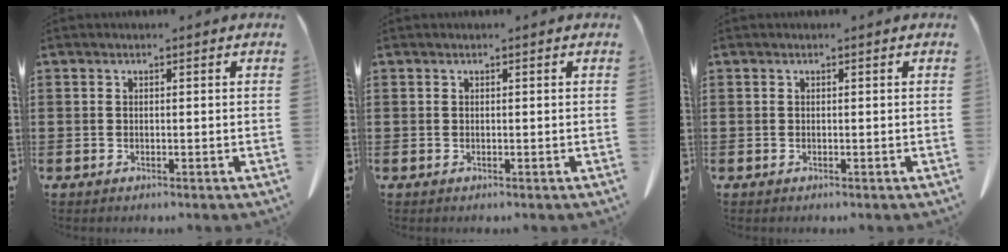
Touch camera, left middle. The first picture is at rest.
{"total": 0.0}
{"total": 0.0}